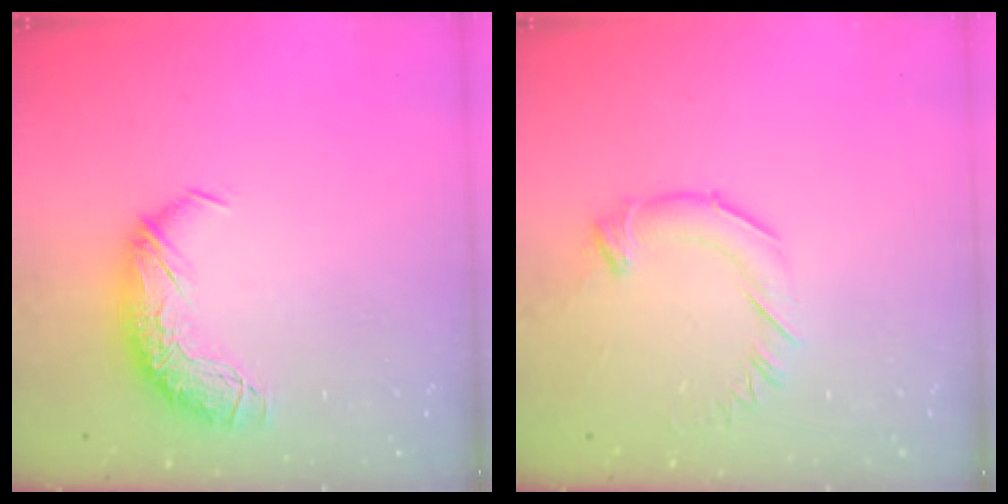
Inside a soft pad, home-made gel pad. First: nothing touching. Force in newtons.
{"total": 2.1, "press": 2.1, "slide": 0.3}